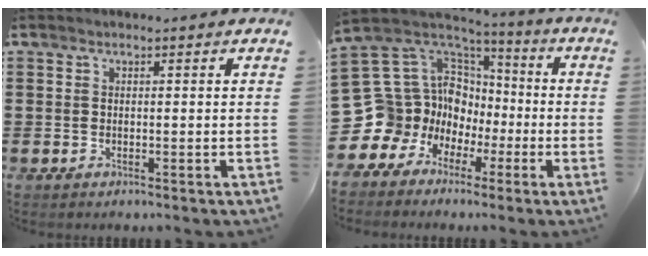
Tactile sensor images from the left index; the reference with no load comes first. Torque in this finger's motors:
{"motor_torque": [0.30, 0.55, 0.16, -0.01]}